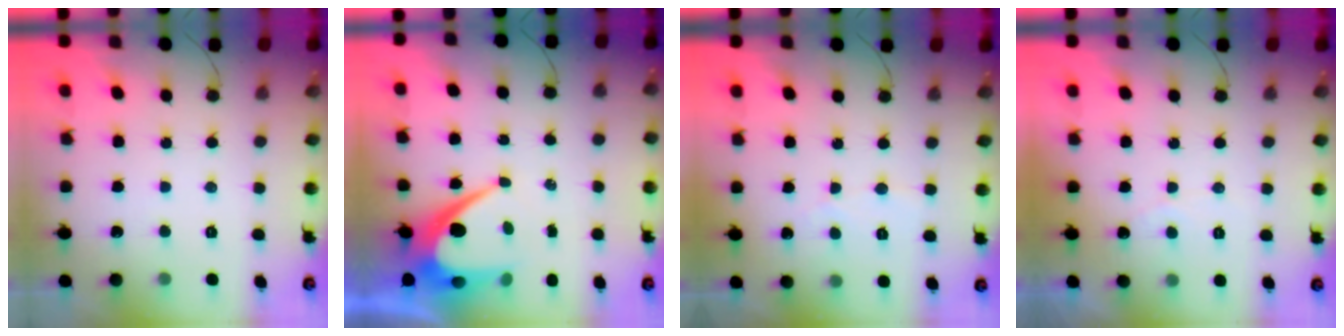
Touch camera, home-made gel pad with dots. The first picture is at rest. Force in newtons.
{"total": 9.6, "press": 9.6, "slide": 0.7}
{"total": 2.8, "press": 2.8, "slide": 0.2}
{"total": 3.0, "press": 3.0, "slide": 0.2}